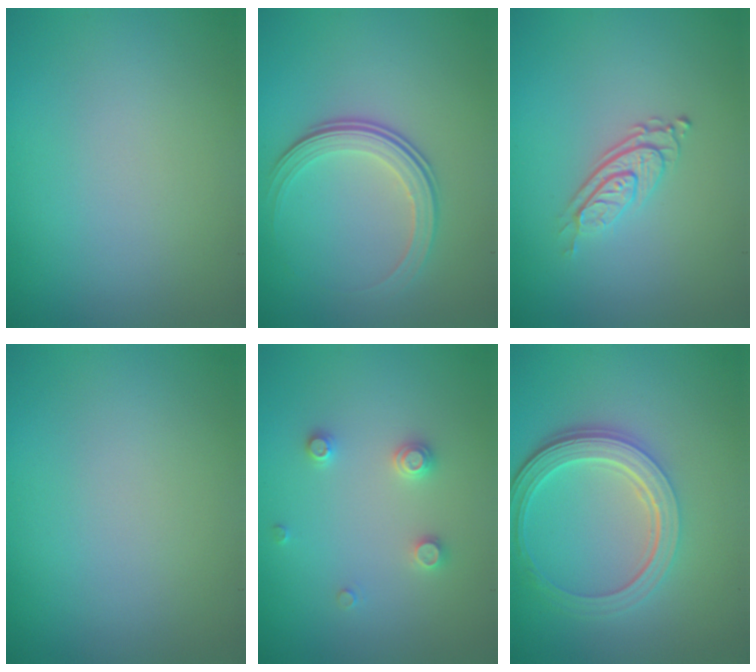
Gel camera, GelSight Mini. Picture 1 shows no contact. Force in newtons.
{"total": 3.5, "press": 2.6, "slide": 2.3}
{"total": 3.1, "press": 1.9, "slide": 2.4}
{"total": 0.0}
{"total": 1.8, "press": 1.7, "slide": 0.3}
{"total": 5.2, "press": 3.8, "slide": 3.5}